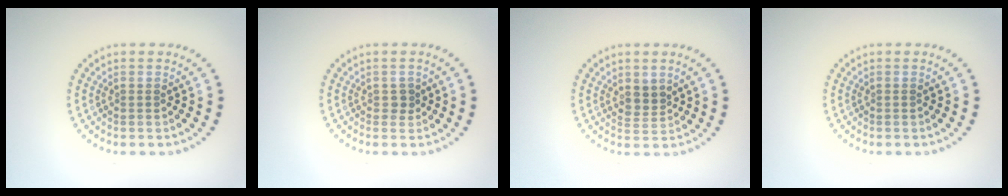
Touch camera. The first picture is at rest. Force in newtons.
{"total": 0.9, "press": 0.8, "slide": 0.4}
{"total": 1.9, "press": 1.5, "slide": 1.2}
{"total": 0.0}